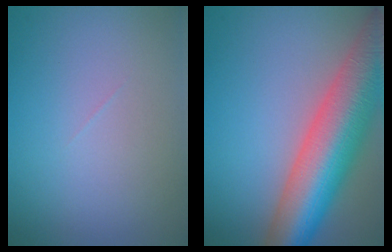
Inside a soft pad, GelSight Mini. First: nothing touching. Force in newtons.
{"total": 12.0, "press": 12.0, "slide": 0.6}